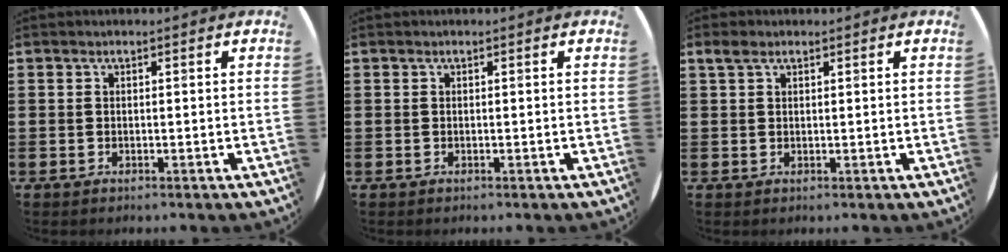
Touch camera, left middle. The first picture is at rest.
{"total": 0.0}
{"total": 1.5, "force": [1.0, 0.8, 0.7], "torque": [-0.015, 0.005, 0.018]}